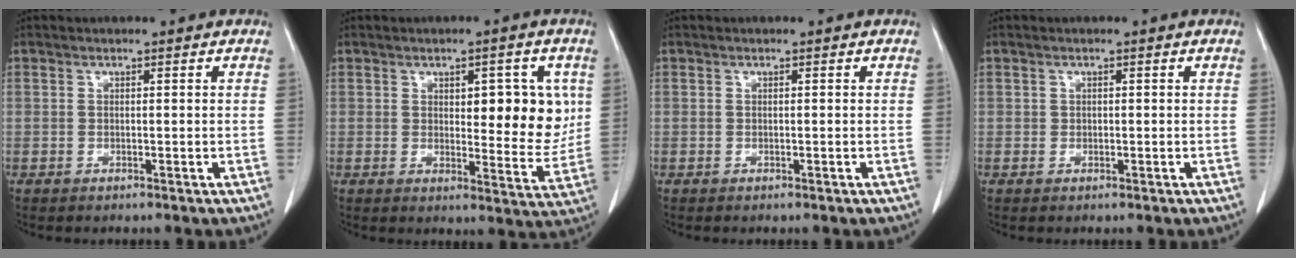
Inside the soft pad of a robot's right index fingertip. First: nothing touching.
{"total": 9.2, "force": [2.1, 3.5, 8.2], "torque": [-0.093, -0.003, 0.030]}
{"total": 0.0}
{"total": 0.5, "force": [0.0, 0.5, 0.1], "torque": [0.002, 0.003, -0.002]}